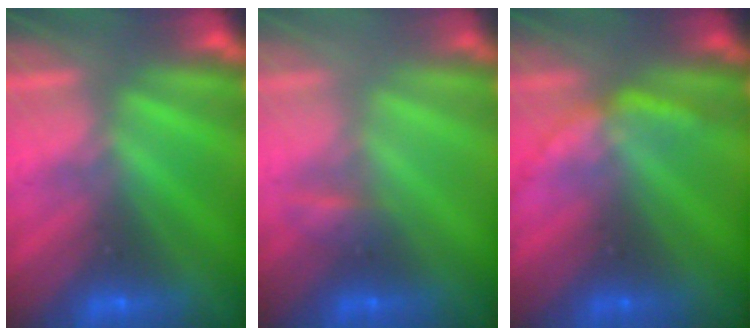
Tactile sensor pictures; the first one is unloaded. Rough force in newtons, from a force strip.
{"total": 2.1}
{"total": 2.1}